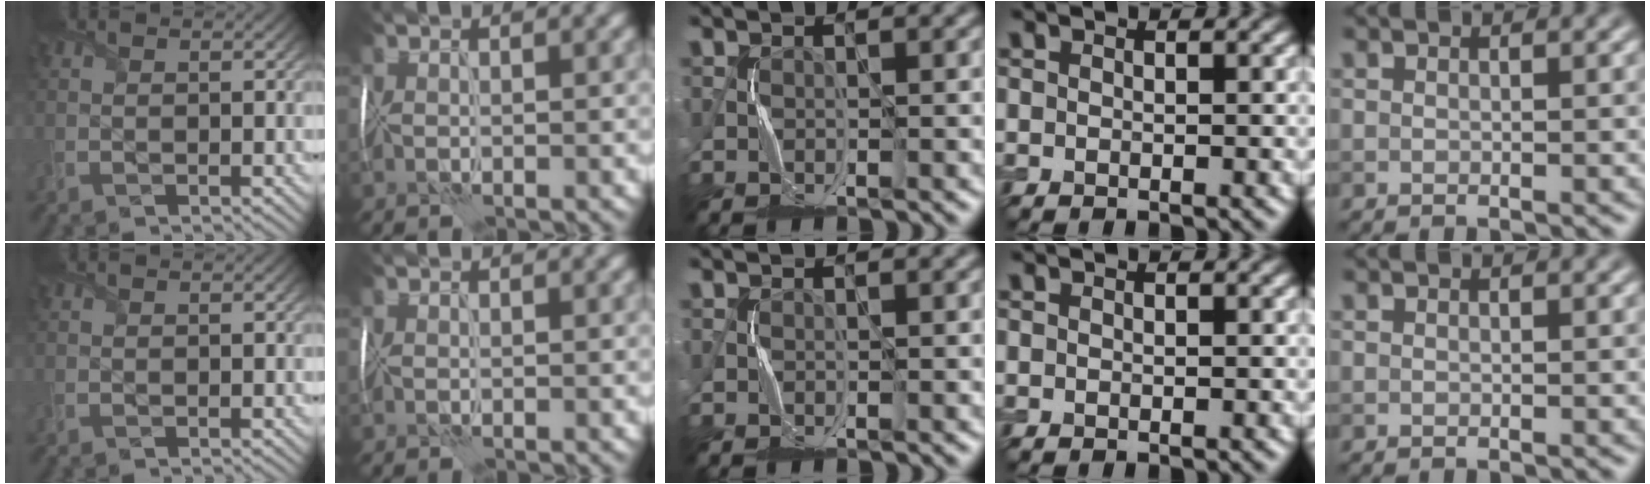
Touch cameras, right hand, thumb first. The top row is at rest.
{}